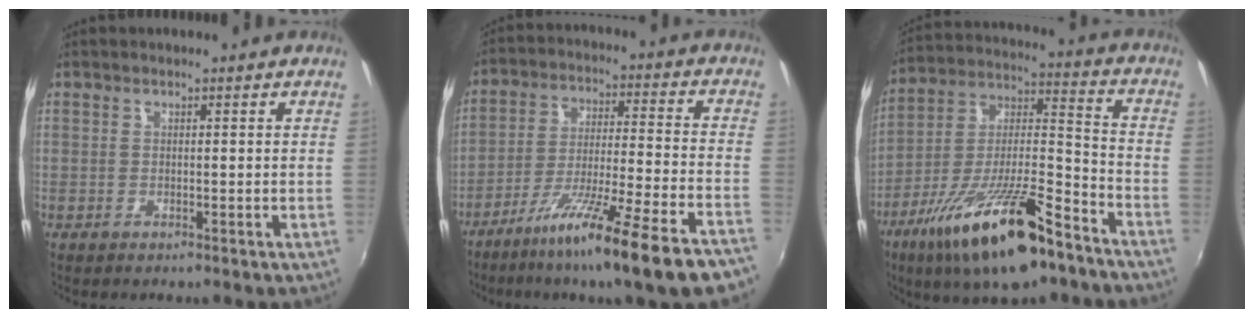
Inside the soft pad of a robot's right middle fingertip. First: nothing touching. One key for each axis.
{"total": 20.2, "fx": -15.0, "fy": -0.6, "fz": 13.6, "tx": -0.233, "ty": -0.065, "tz": -0.230}
{"total": 21.4, "fx": -13.3, "fy": 5.9, "fz": 15.7, "tx": -0.283, "ty": -0.022, "tz": -0.224}